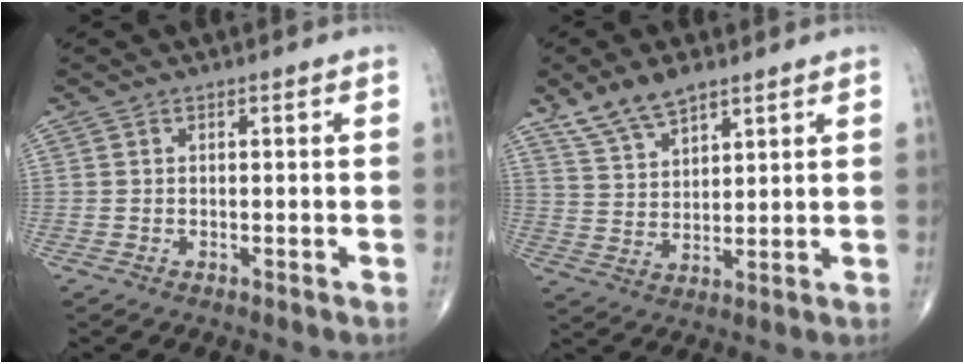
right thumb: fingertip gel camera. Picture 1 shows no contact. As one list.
[{"total": 8.3, "force": [6.0, 3.5, 4.5], "torque": [-0.071, -0.025, 0.121]}]